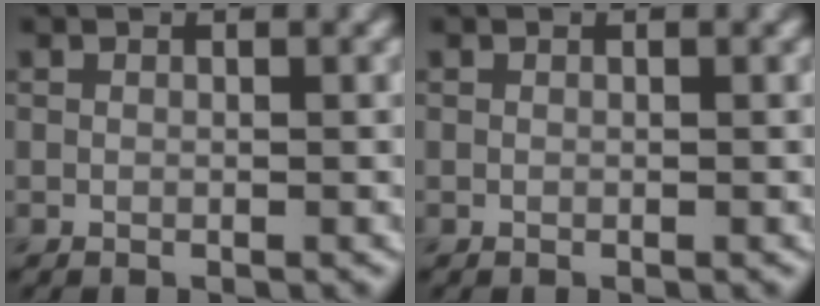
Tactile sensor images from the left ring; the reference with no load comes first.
{"total": 0.0}